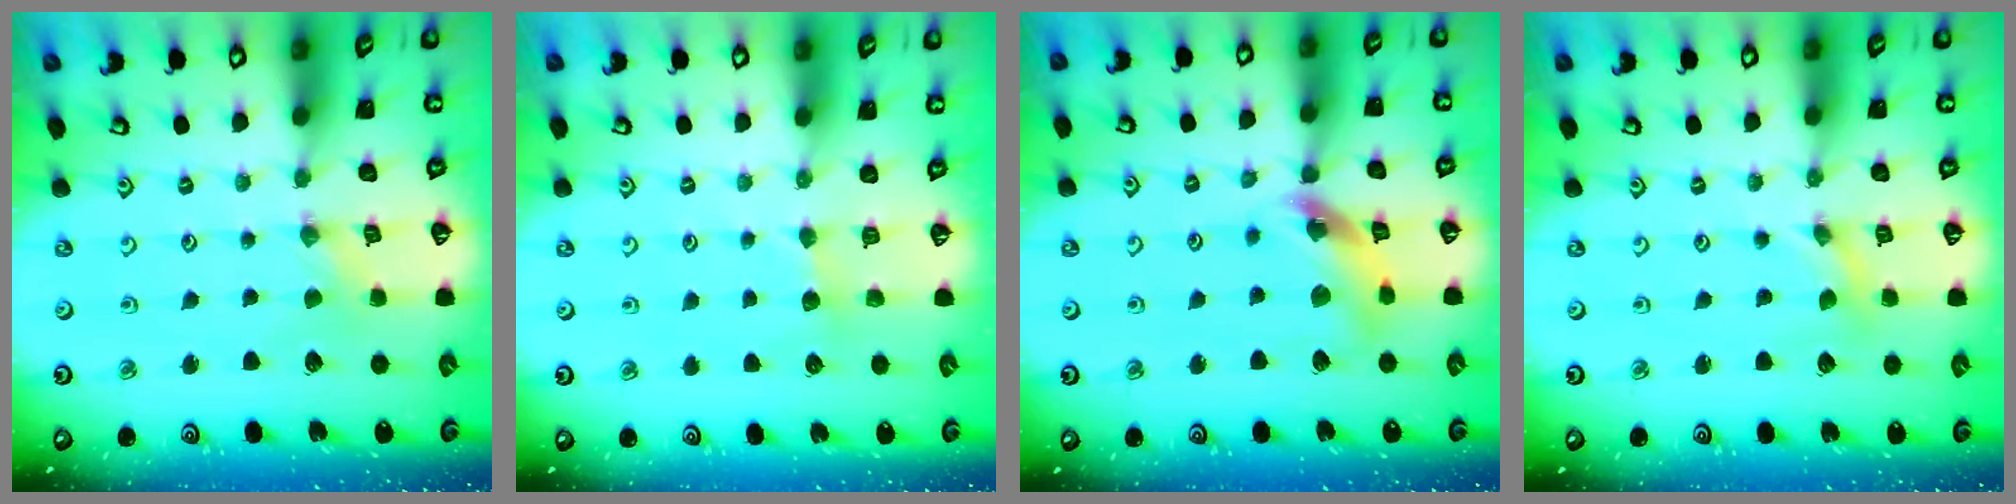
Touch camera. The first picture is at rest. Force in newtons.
{"total": 4.1, "press": 4.1, "slide": 0.5}
{"total": 12.6, "press": 12.5, "slide": 1.7}
{"total": 0.0}